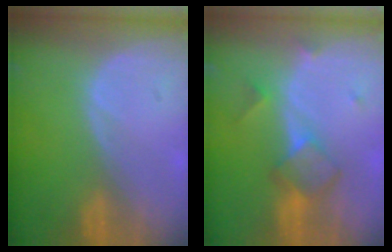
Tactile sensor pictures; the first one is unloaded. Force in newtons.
{"total": 5.9, "press": 5.2, "slide": 2.9}